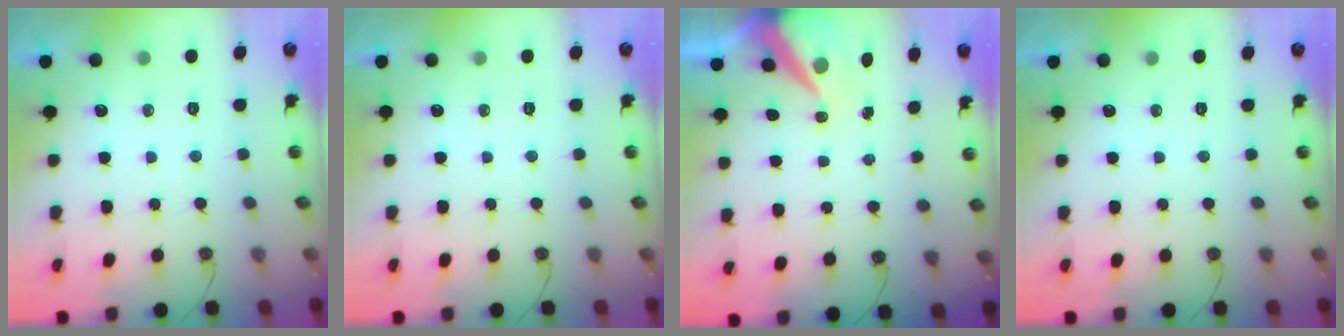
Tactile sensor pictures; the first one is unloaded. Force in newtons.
{"total": 0.0}
{"total": 7.4, "press": 7.4, "slide": 0.7}
{"total": 0.0}